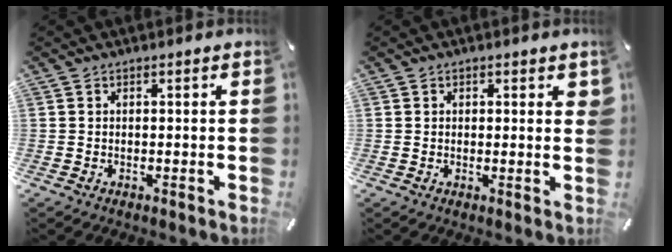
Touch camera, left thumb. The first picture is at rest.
{"total": 1.3, "force": [0.6, 0.8, 0.8], "torque": [0.000, -0.002, 0.007]}